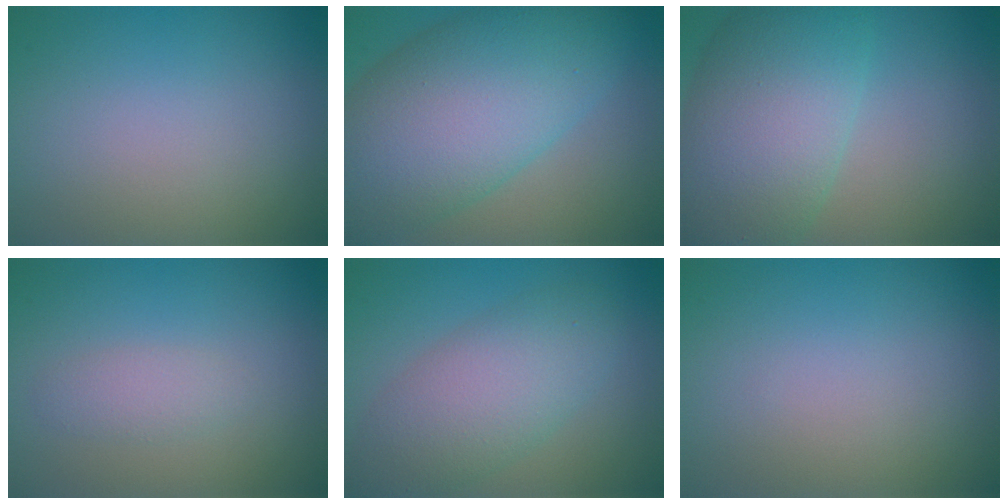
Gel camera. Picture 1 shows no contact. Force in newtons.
{"total": 12.4, "press": 12.4, "slide": 0.4}
{"total": 9.9, "press": 9.9, "slide": 0.3}
{"total": 1.5, "press": 1.5, "slide": 0.1}
{"total": 5.9, "press": 5.9, "slide": 0.1}
{"total": 0.0}